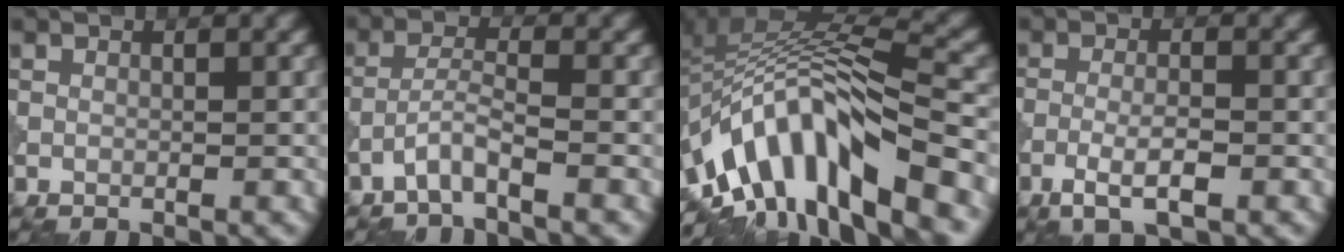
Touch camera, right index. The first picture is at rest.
{"total": 2.6, "force": [-1.9, 0.1, 1.9], "torque": [-0.038, 0.011, -0.046]}
{"total": 11.8, "force": [-6.9, 4.3, 8.5], "torque": [-0.139, 0.015, -0.128]}
{"total": 3.5, "force": [-1.7, 0.8, 2.9], "torque": [-0.059, 0.001, -0.035]}